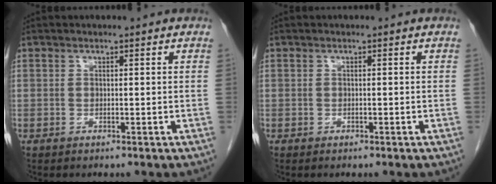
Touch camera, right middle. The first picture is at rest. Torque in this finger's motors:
{"motor_torque": [-0.26, 0.10, 0.00, -0.01]}